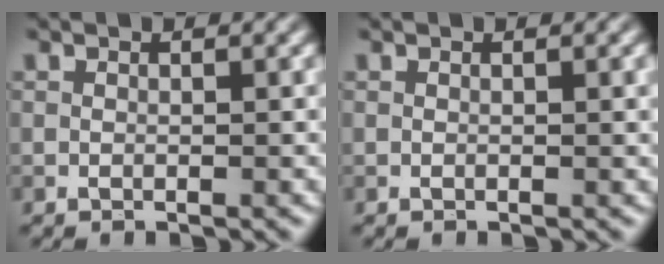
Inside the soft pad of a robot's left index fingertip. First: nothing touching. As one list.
[{"total": 0.6, "force": [0.1, 0.1, 0.6], "torque": [-0.008, 0.001, 0.001]}]